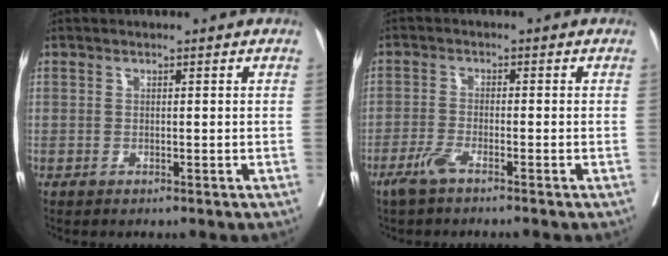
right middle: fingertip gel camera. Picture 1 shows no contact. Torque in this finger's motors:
{"motor_torque": [-0.12, -0.27, 0.10, 0.00]}